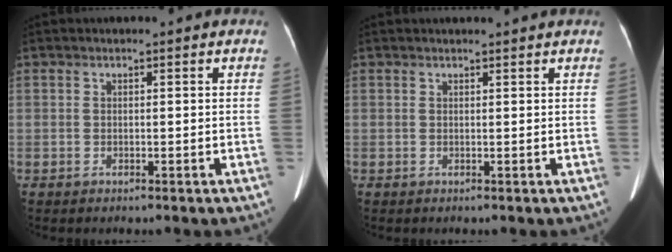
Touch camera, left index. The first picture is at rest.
{"total": 2.4, "force": [2.3, -0.2, 0.7], "torque": [-0.010, 0.013, 0.029]}